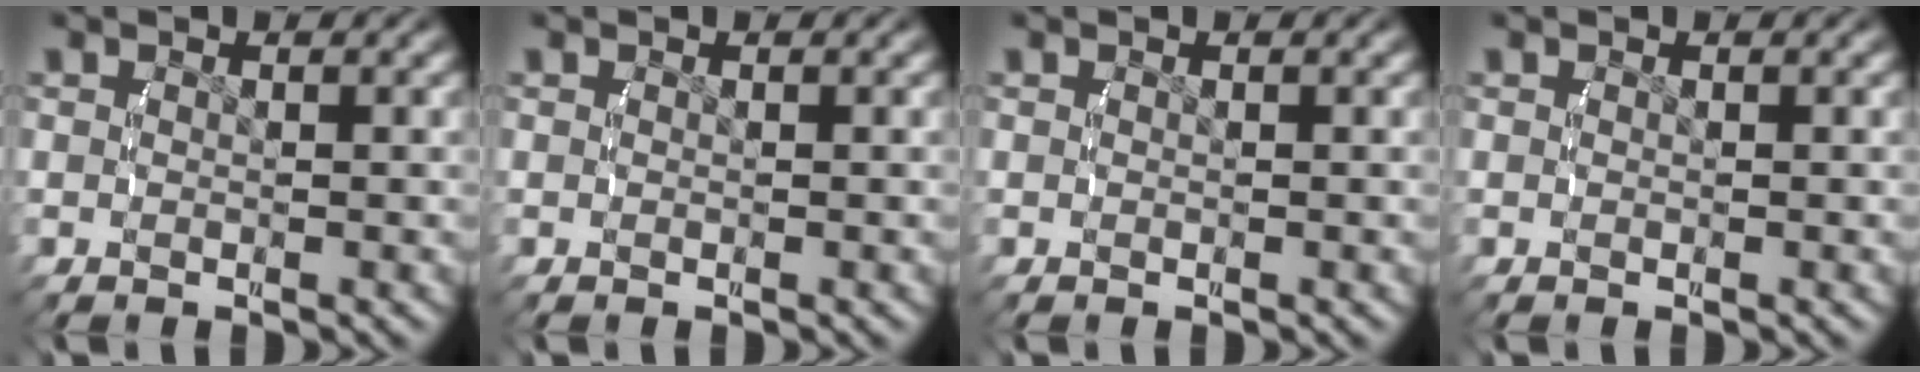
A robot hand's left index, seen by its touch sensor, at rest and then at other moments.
{"total": 0.0}
{"total": 0.0}
{"total": 0.0}